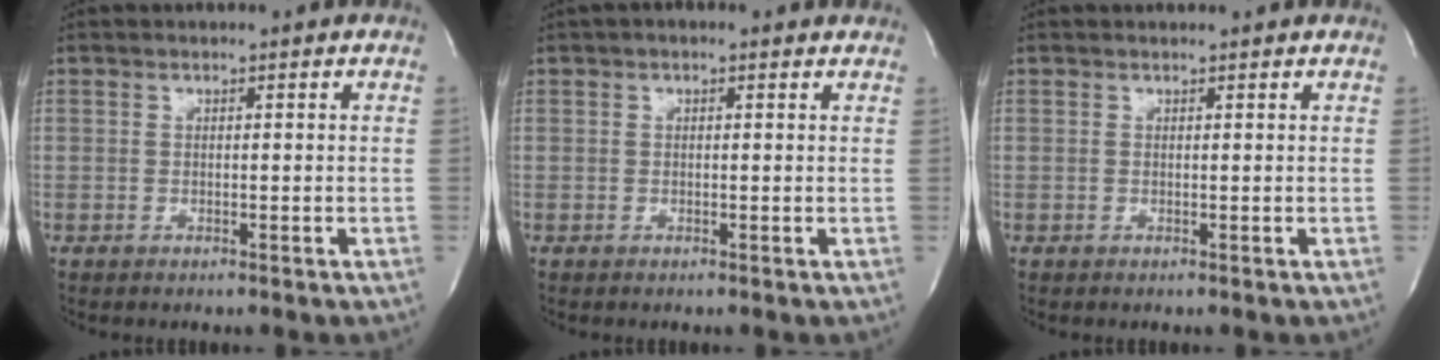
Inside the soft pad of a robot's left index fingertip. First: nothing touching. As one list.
[{"total": 2.4, "force": [1.6, 1.0, 1.4], "torque": [-0.022, 0.024, 0.018]}, {"total": 1.1, "force": [1.0, 0.1, 0.2], "torque": [-0.015, 0.009, 0.014]}]